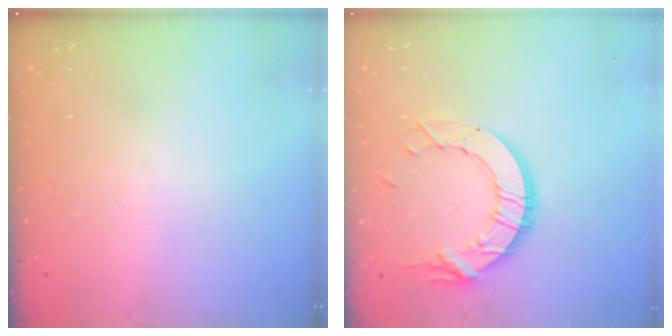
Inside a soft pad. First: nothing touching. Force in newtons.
{"total": 12.2, "press": 12.2, "slide": 0.7}